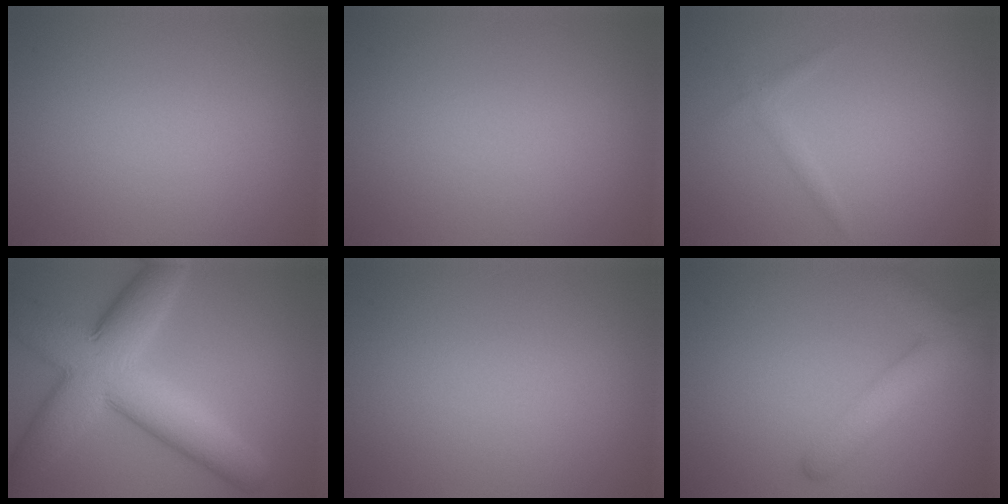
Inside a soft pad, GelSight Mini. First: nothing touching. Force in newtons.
{"total": 0.0}
{"total": 0.9, "press": 0.9, "slide": 0.1}
{"total": 10.6, "press": 10.6, "slide": 0.3}
{"total": 0.0}
{"total": 4.2, "press": 4.2, "slide": 0.2}